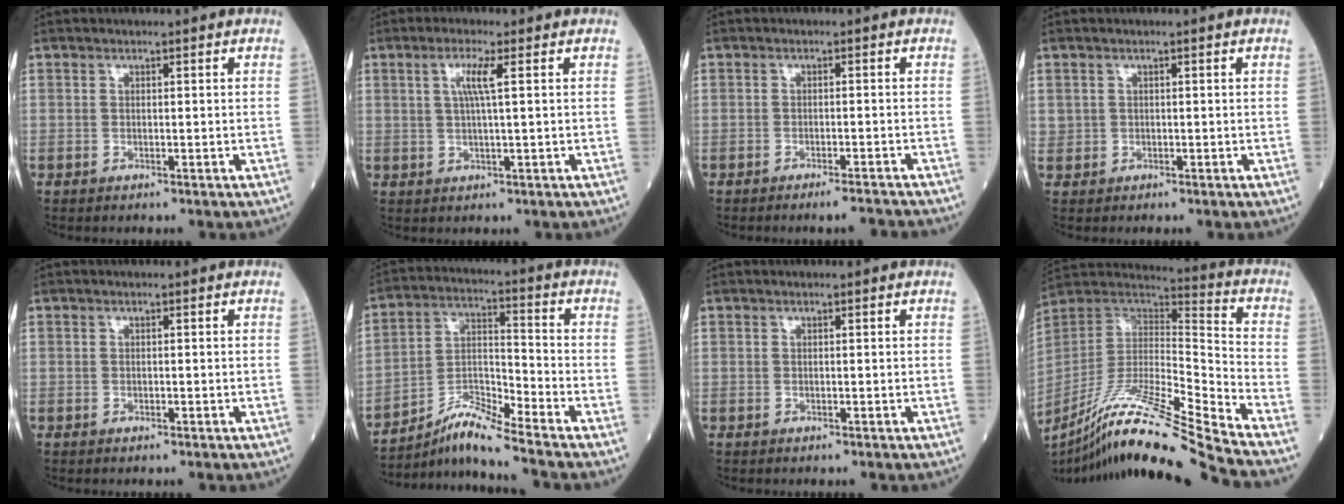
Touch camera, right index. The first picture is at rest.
{"total": 3.7, "force": [1.1, -0.3, 3.5], "torque": [-0.073, 0.002, 0.021]}
{"total": 3.5, "force": [-3.3, -0.4, 1.1], "torque": [-0.008, -0.007, -0.048]}
{"total": 1.3, "force": [0.2, 1.3, 0.1], "torque": [0.009, 0.003, 0.002]}
{"total": 0.0}
{"total": 8.4, "force": [-7.6, -1.4, 3.2], "torque": [-0.074, 0.002, -0.140]}
{"total": 0.0}
{"total": 22.8, "force": [-18.8, -2.0, 12.8], "torque": [-0.241, -0.023, -0.341]}